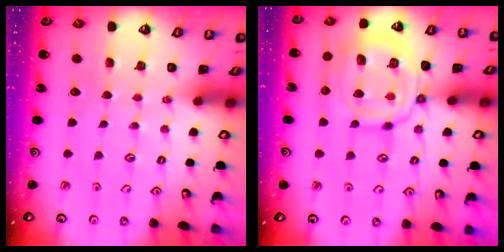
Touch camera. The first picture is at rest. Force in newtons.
{"total": 14.1, "press": 14.0, "slide": 1.5}